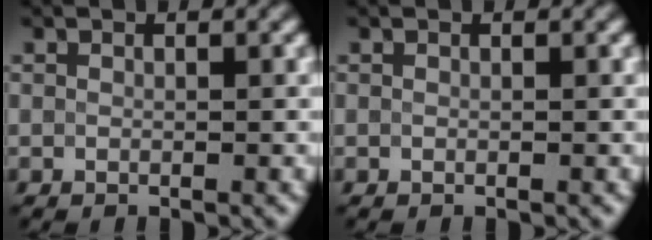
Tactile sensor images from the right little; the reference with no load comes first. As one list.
[{"total": 0.0}]